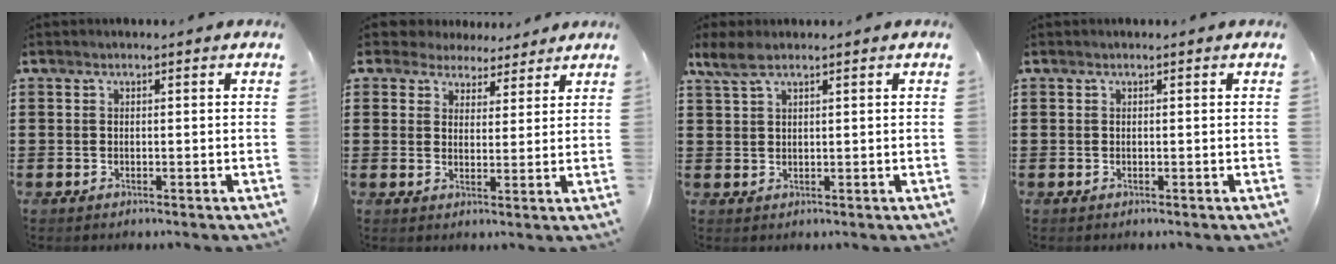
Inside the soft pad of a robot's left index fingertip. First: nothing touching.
{"total": 4.0, "force": [3.4, 1.9, 0.2], "torque": [-0.023, -0.001, 0.064]}
{"total": 3.0, "force": [1.8, 0.9, 2.2], "torque": [-0.055, 0.000, 0.031]}
{"total": 0.0}